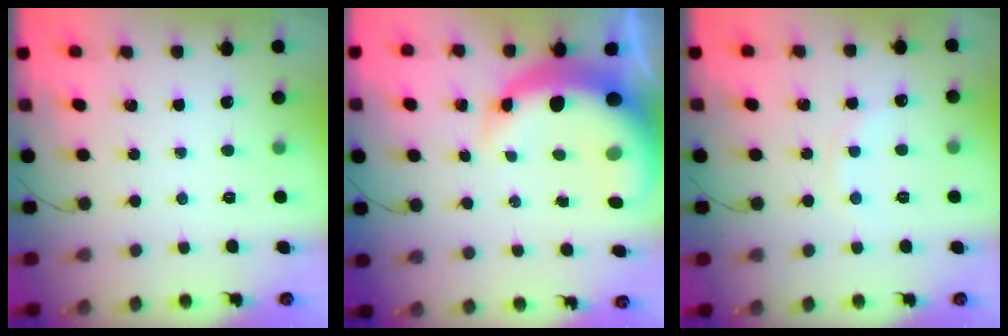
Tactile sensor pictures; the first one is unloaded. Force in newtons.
{"total": 12.6, "press": 12.1, "slide": 3.2}
{"total": 4.5, "press": 4.3, "slide": 1.3}